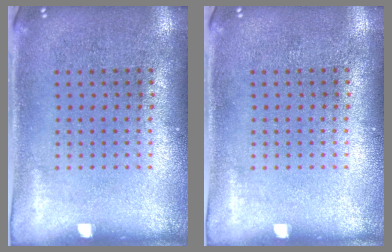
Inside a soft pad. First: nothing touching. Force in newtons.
{"total": 0.0}